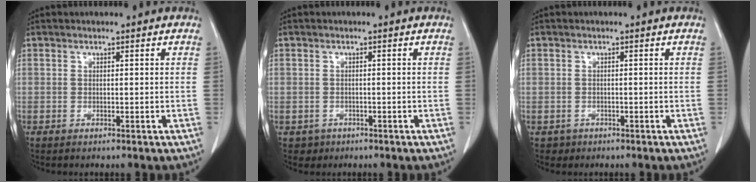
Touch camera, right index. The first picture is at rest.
{"total": 2.0, "force": [-0.9, 1.8, -0.2], "torque": [0.005, 0.008, -0.013]}
{"total": 1.6, "force": [-0.7, 1.3, -0.2], "torque": [0.002, 0.006, -0.012]}